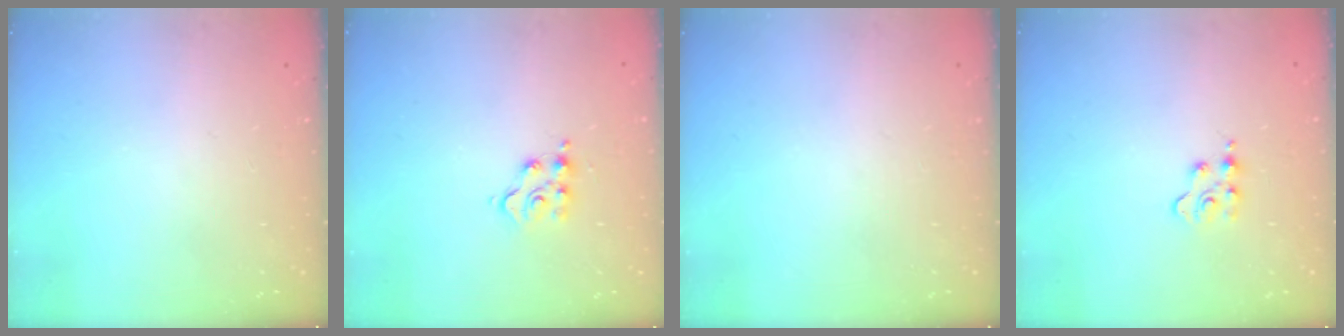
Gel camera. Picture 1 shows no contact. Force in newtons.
{"total": 5.7, "press": 5.7, "slide": 0.2}
{"total": 0.0}
{"total": 3.0, "press": 2.9, "slide": 0.4}